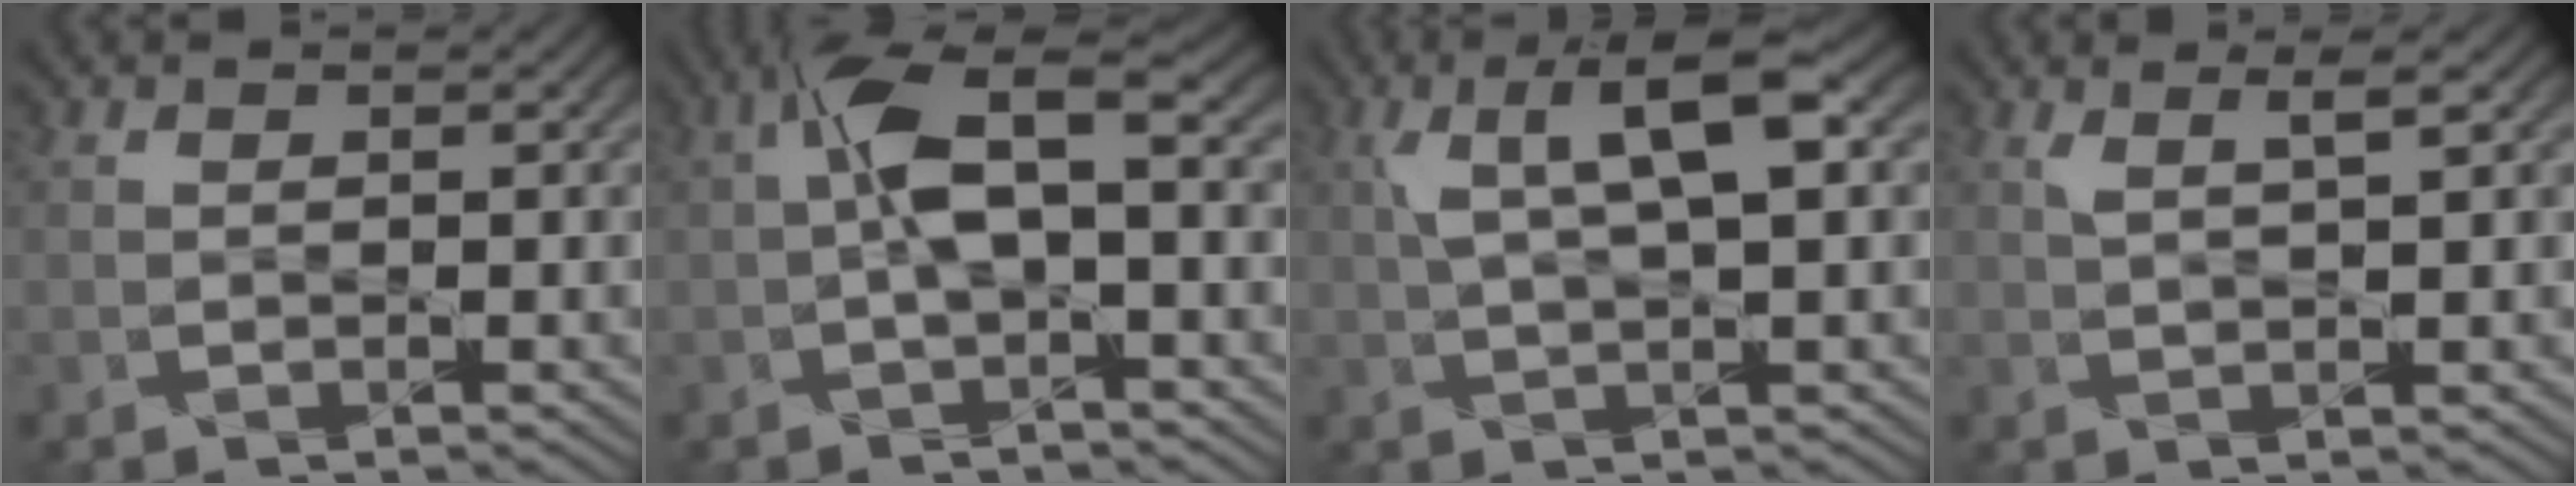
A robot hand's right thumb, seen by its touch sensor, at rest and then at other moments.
{"total": 5.5, "force": [0.5, 1.6, 5.3], "torque": [-0.111, 0.017, 0.003]}
{"total": 6.2, "force": [2.2, 1.2, 5.7], "torque": [-0.100, 0.013, 0.038]}
{"total": 1.9, "force": [1.3, 0.0, 1.4], "torque": [-0.018, 0.009, 0.023]}